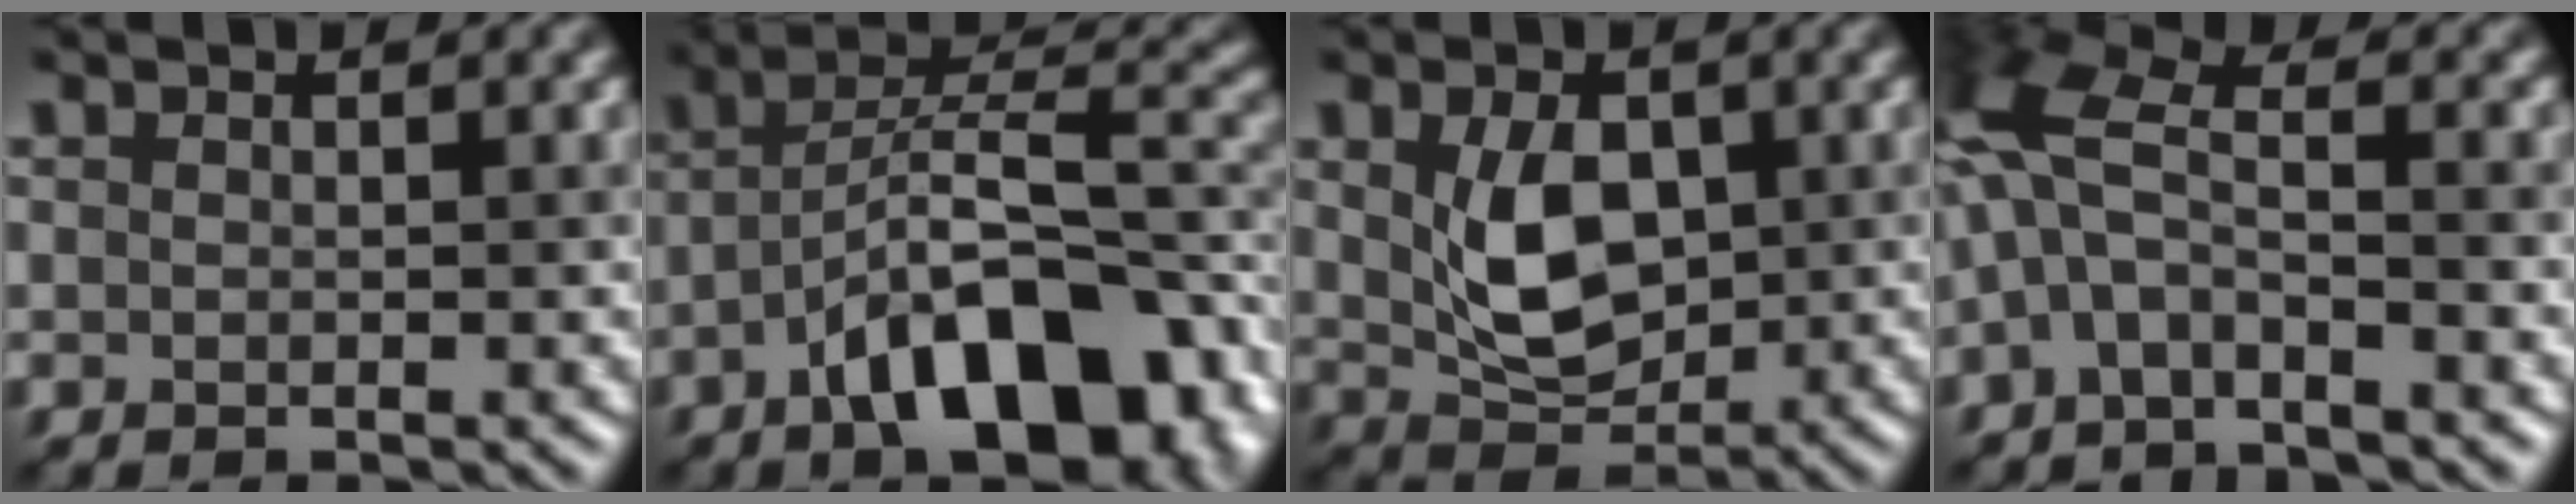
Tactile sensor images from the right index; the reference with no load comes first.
{"total": 11.9, "force": [-5.2, 5.6, 9.1], "torque": [-0.136, 0.005, -0.083]}
{"total": 4.8, "force": [0.5, 3.2, 3.5], "torque": [-0.082, -0.006, 0.024]}
{"total": 5.7, "force": [-1.3, 2.1, 5.1], "torque": [-0.117, 0.019, -0.042]}